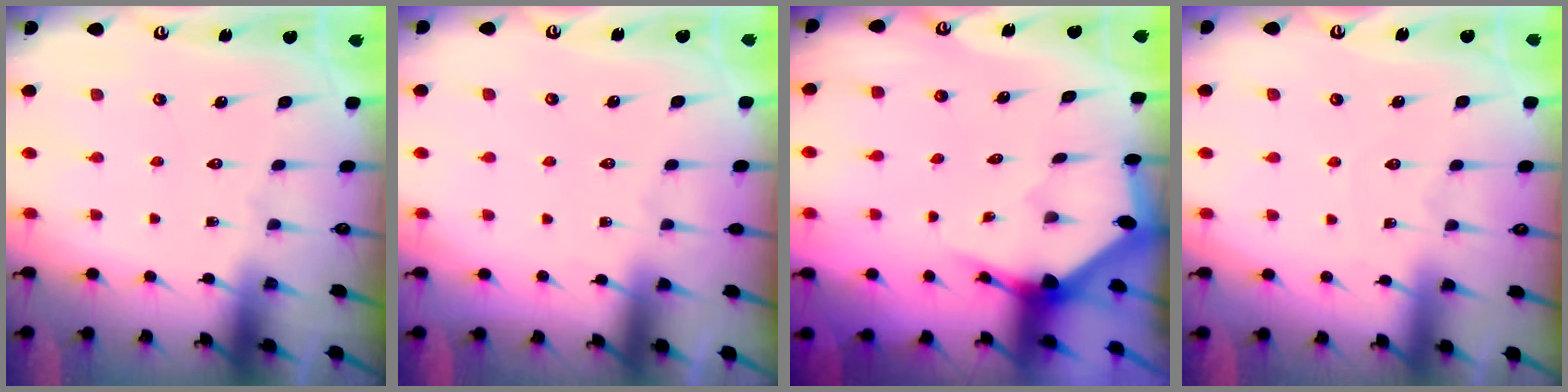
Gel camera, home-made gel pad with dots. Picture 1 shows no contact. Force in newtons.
{"total": 2.2, "press": 2.2, "slide": 0.3}
{"total": 2.9, "press": 2.9, "slide": 0.2}
{"total": 2.4, "press": 2.3, "slide": 0.2}